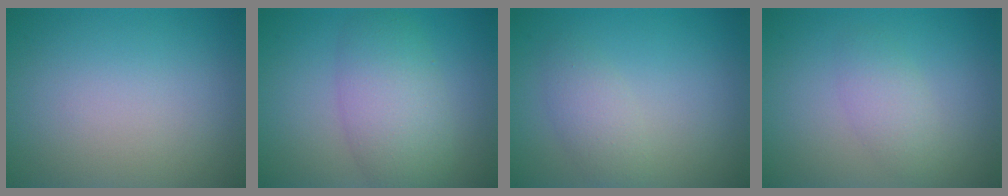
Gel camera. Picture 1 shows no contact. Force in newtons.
{"total": 5.3, "press": 5.3, "slide": 0.3}
{"total": 2.2, "press": 2.2, "slide": 0.1}
{"total": 2.1, "press": 2.1, "slide": 0.1}